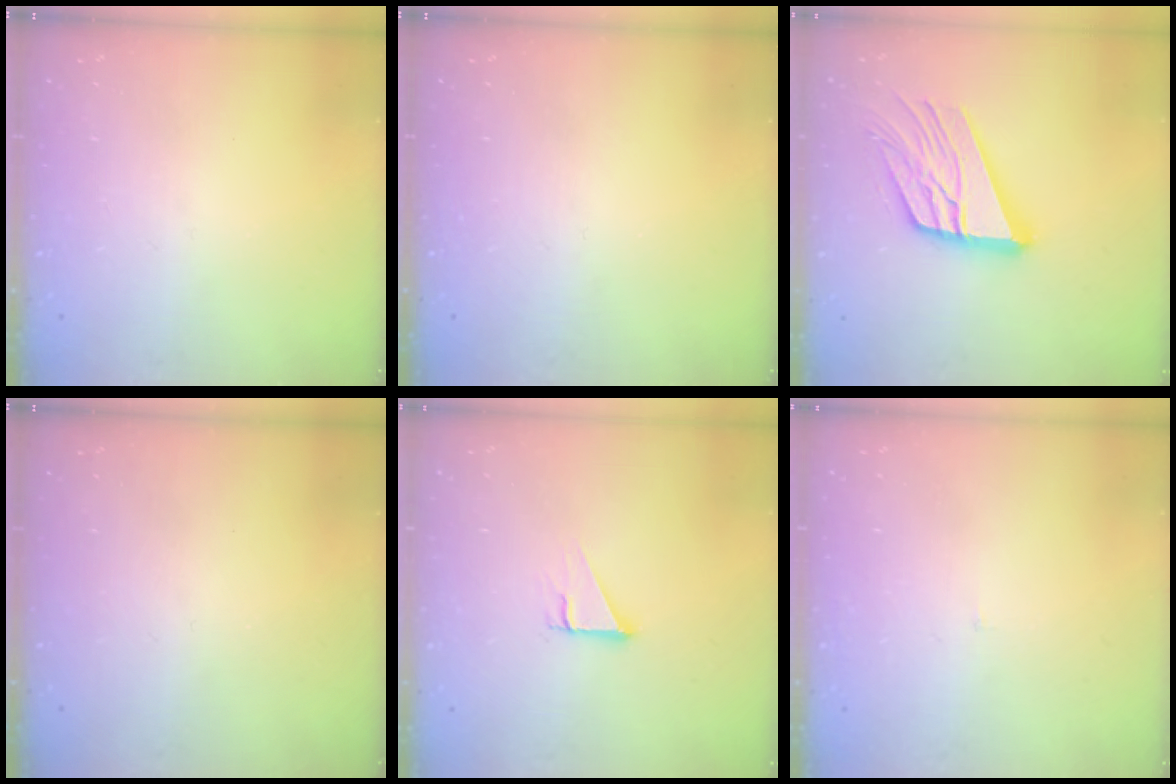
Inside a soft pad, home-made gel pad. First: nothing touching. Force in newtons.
{"total": 0.0}
{"total": 17.6, "press": 17.5, "slide": 2.2}
{"total": 0.0}
{"total": 2.5, "press": 2.5, "slide": 0.1}
{"total": 2.0, "press": 2.0, "slide": 0.1}